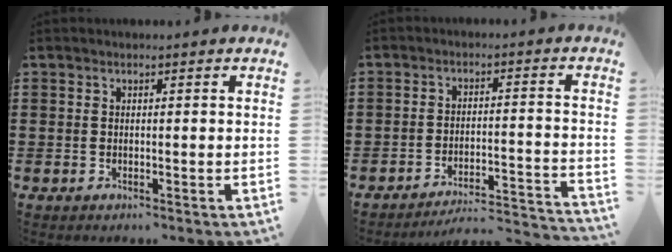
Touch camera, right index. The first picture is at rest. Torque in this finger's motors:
{"motor_torque": [-1.77, 0.37, -1.05, -0.21]}